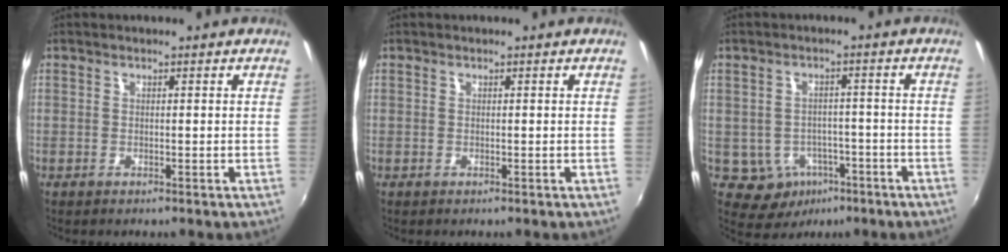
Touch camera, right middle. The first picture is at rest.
{"total": 0.0}
{"total": 7.3, "force": [-3.5, 6.1, 2.1], "torque": [-0.056, 0.008, -0.030]}